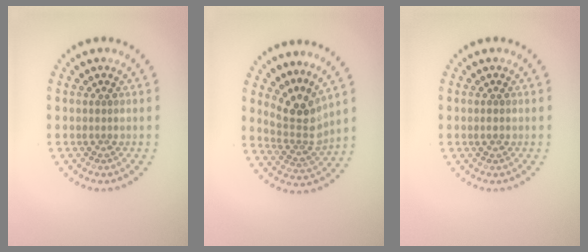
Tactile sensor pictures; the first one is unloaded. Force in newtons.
{"total": 3.6, "press": 2.5, "slide": 2.6}
{"total": 0.9, "press": 0.9, "slide": 0.1}